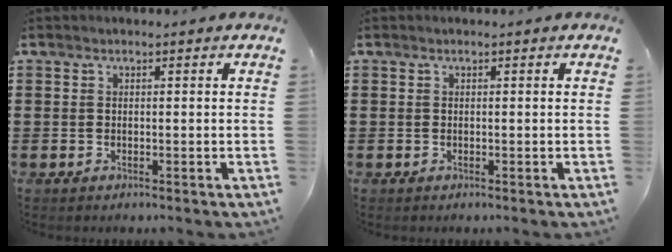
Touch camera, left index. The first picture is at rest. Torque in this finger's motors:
{"motor_torque": [0.00, 0.00, 0.00, 0.00]}